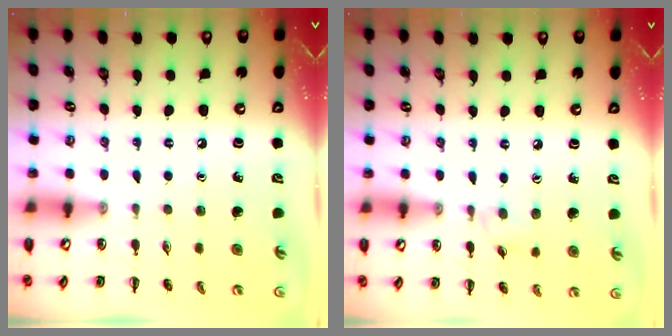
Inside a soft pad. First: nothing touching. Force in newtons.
{"total": 4.8, "press": 4.4, "slide": 1.9}